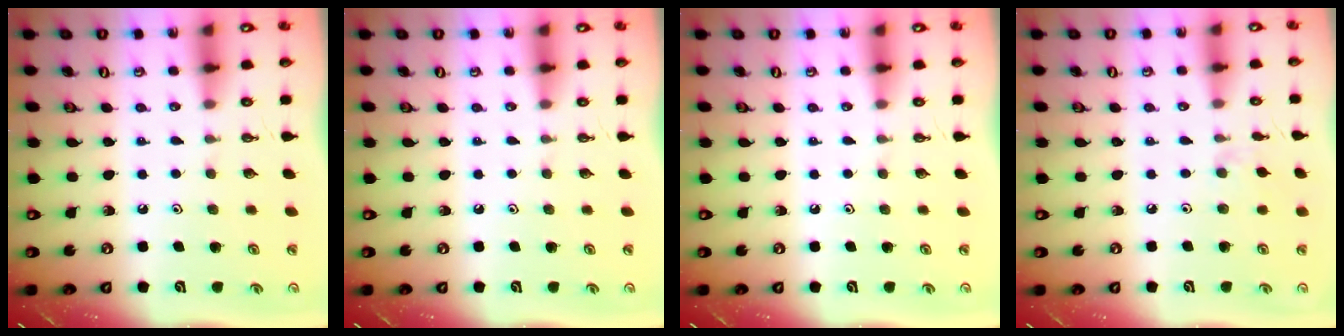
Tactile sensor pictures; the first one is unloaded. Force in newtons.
{"total": 0.0}
{"total": 0.0}
{"total": 2.0, "press": 1.9, "slide": 0.5}